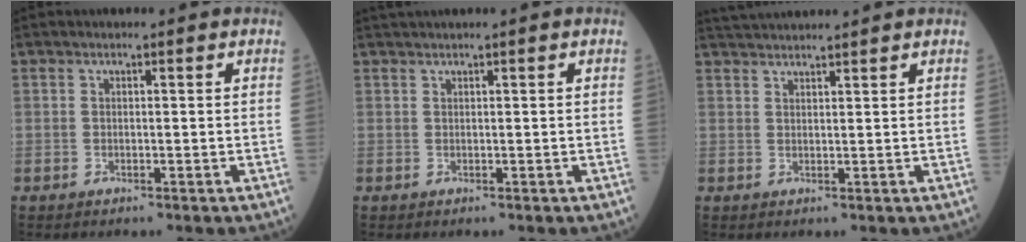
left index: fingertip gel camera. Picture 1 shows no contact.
{"total": 1.6, "force": [1.3, -0.5, 0.7], "torque": [-0.015, 0.014, 0.033]}
{"total": 6.0, "force": [5.7, -0.5, 1.7], "torque": [-0.031, 0.034, 0.093]}